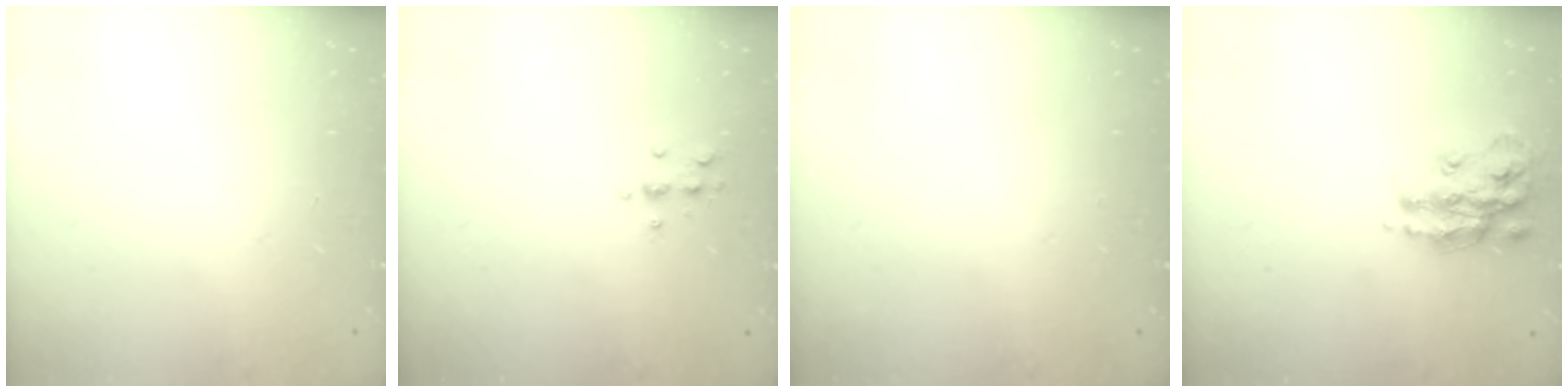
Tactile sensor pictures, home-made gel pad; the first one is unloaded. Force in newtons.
{"total": 5.4, "press": 5.2, "slide": 1.4}
{"total": 0.0}
{"total": 14.9, "press": 14.8, "slide": 0.8}